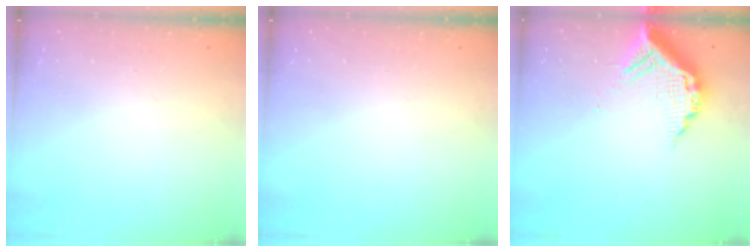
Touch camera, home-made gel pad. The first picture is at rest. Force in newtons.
{"total": 0.0}
{"total": 12.0, "press": 12.0, "slide": 1.1}